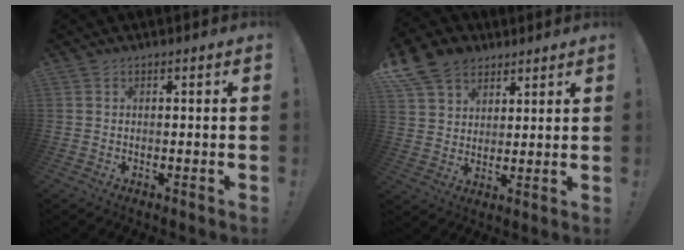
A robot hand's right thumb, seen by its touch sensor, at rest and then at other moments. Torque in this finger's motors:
{"motor_torque": [-0.74, 1.58, 0.83, 0.36, 0.23]}